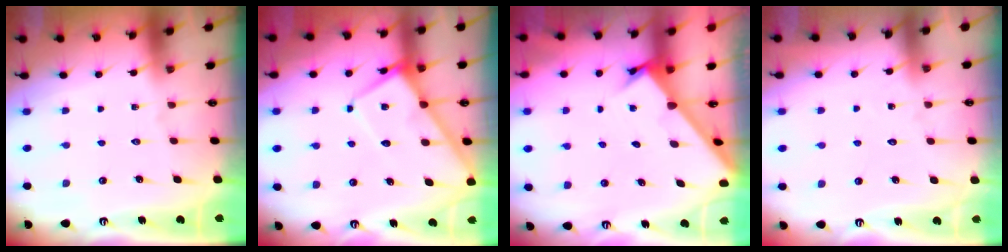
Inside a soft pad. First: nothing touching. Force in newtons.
{"total": 7.4, "press": 7.4, "slide": 0.8}
{"total": 1.8, "press": 1.8, "slide": 0.2}
{"total": 5.8, "press": 5.8, "slide": 0.6}